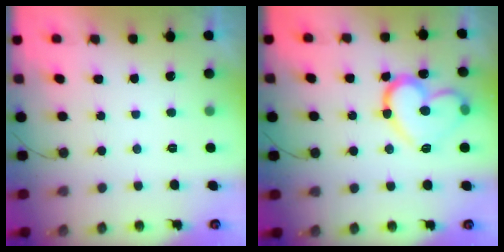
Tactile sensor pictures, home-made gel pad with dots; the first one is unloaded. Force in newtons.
{"total": 16.1, "press": 16.1, "slide": 1.7}